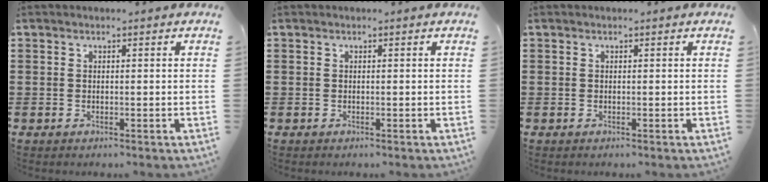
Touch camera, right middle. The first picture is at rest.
{"total": 0.0}
{"total": 0.0}